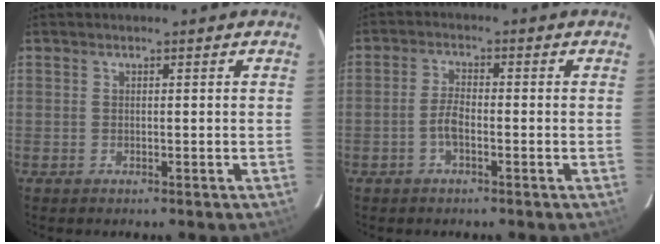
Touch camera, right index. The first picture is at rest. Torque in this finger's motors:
{"motor_torque": [0.08, 0.13, 0.02, 0.00]}